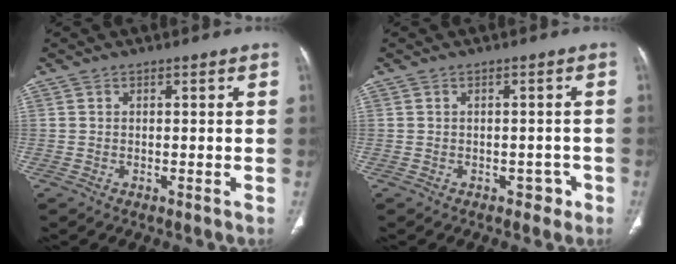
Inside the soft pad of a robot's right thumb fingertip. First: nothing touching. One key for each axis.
{"total": 2.3, "fx": -1.2, "fy": 1.8, "fz": 0.9, "tx": 0.006, "ty": 0.011, "tz": -0.012}